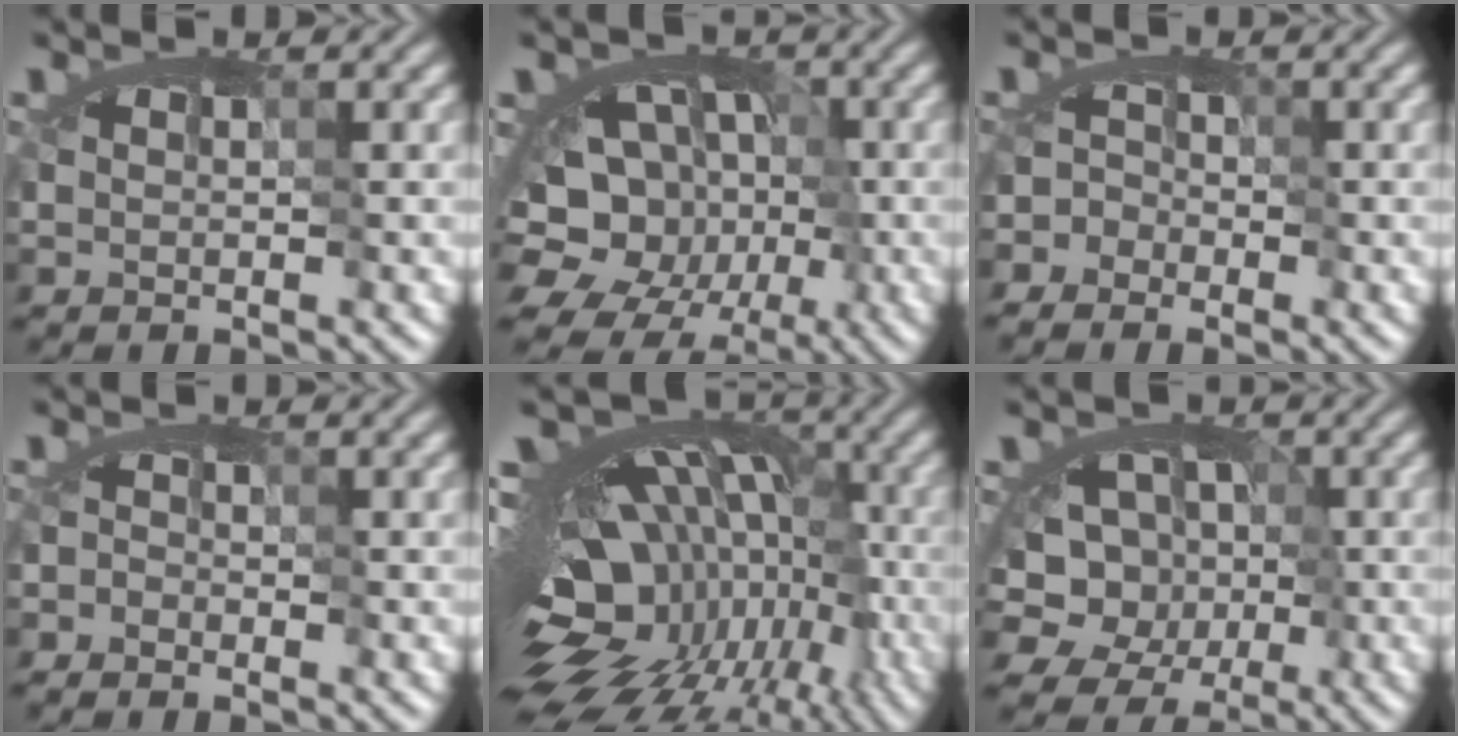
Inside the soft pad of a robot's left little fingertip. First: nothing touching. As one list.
[{"total": 13.4, "force": [-5.2, 10.8, 6.0], "torque": [-0.080, -0.003, -0.089]}, {"total": 2.1, "force": [-1.1, 1.7, 0.6], "torque": [0.004, 0.010, -0.025]}, {"total": 1.3, "force": [-1.1, -0.3, -0.6], "torque": [0.011, -0.004, -0.016]}, {"total": 16.5, "force": [-8.1, 10.0, 10.2], "torque": [-0.154, 0.007, -0.113]}, {"total": 8.7, "force": [-4.2, 7.3, 2.2], "torque": [0.001, 0.002, -0.090]}]